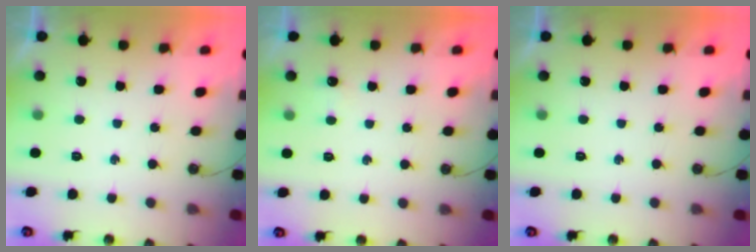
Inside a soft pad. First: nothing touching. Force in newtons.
{"total": 1.9, "press": 1.9, "slide": 0.3}
{"total": 0.0}